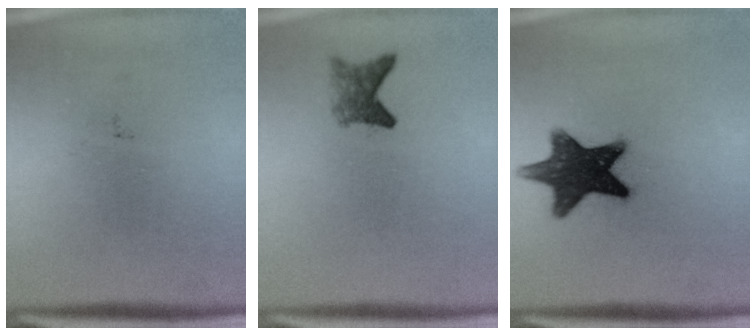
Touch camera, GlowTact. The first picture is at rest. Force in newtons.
{"total": 2.7}
{"total": 12.8}